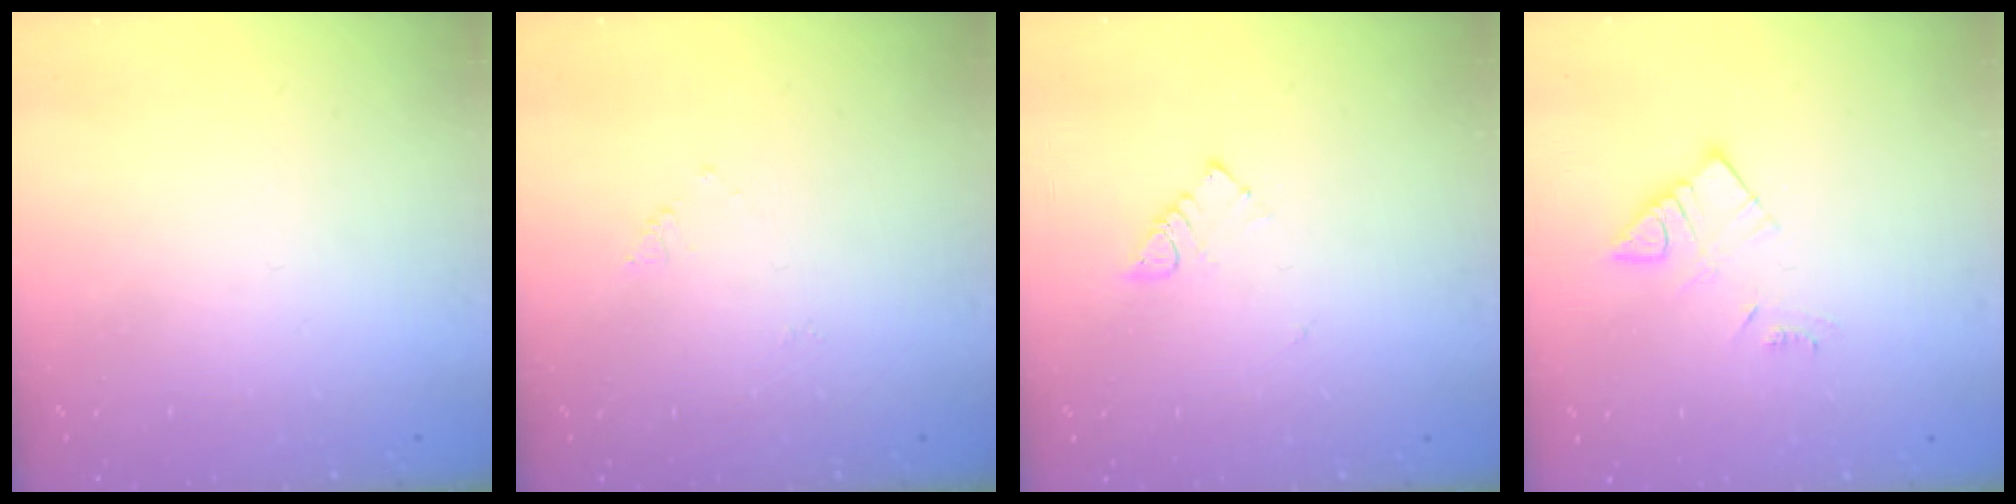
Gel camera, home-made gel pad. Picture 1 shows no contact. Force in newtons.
{"total": 2.7, "press": 2.7, "slide": 0.4}
{"total": 3.6, "press": 3.6, "slide": 0.3}
{"total": 6.4, "press": 6.4, "slide": 0.4}